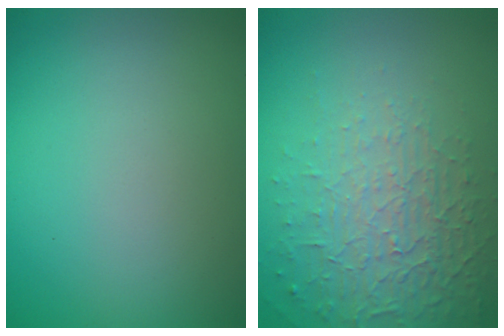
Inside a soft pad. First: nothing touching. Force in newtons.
{"total": 5.5, "press": 3.2, "slide": 4.5}